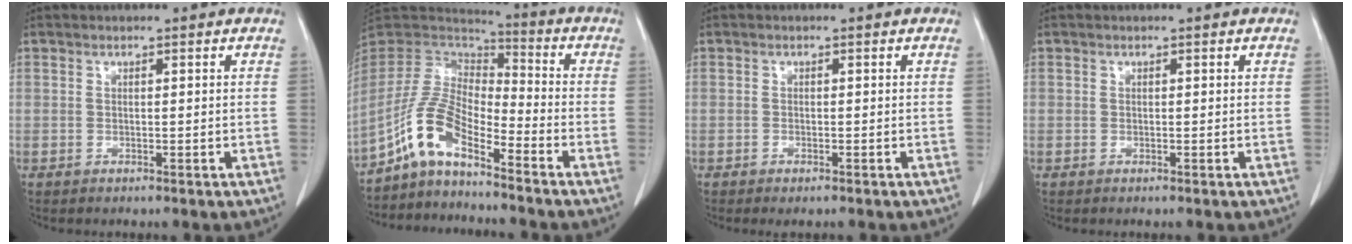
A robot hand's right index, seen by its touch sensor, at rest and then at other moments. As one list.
[{"total": 9.6, "force": [-6.6, 2.8, 6.4], "torque": [-0.156, 0.018, -0.135]}, {"total": 1.1, "force": [-0.8, 0.3, 0.7], "torque": [-0.015, -0.003, -0.007]}, {"total": 0.0}]